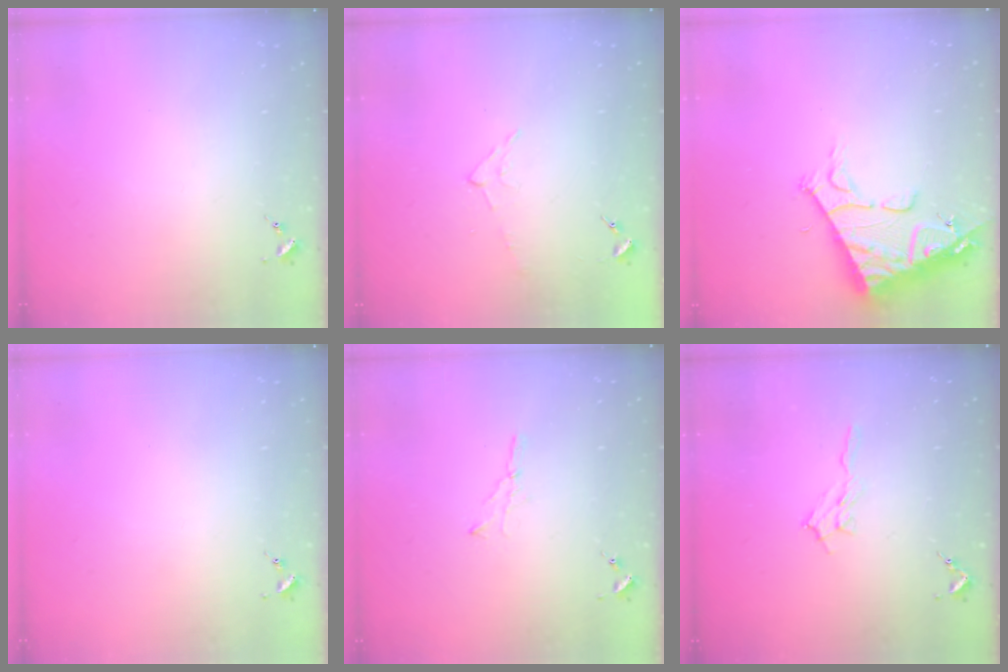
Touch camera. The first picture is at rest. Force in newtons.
{"total": 4.7, "press": 4.7, "slide": 0.5}
{"total": 13.9, "press": 13.8, "slide": 1.7}
{"total": 0.0}
{"total": 3.5, "press": 3.5, "slide": 0.4}
{"total": 6.5, "press": 6.5, "slide": 0.8}